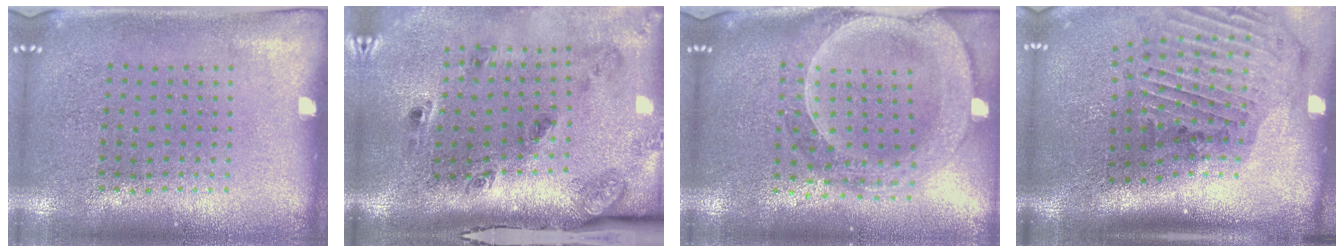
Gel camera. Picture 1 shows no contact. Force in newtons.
{"total": 2.8, "press": 1.7, "slide": 2.2}
{"total": 2.7, "press": 2.4, "slide": 1.1}
{"total": 2.4, "press": 1.8, "slide": 1.6}